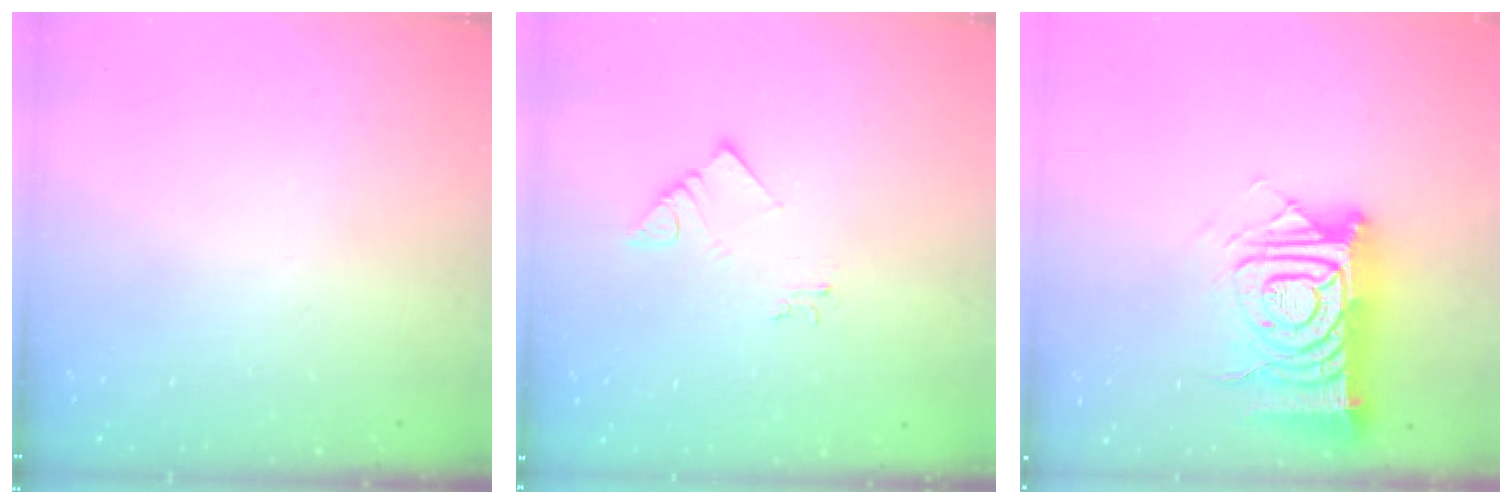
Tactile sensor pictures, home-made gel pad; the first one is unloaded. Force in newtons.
{"total": 3.2, "press": 3.2, "slide": 0.4}
{"total": 16.5, "press": 16.5, "slide": 1.5}